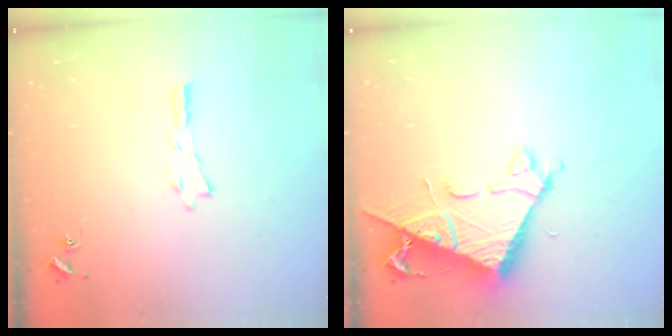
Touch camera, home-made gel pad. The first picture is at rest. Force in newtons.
{"total": 8.4, "press": 8.3, "slide": 0.8}